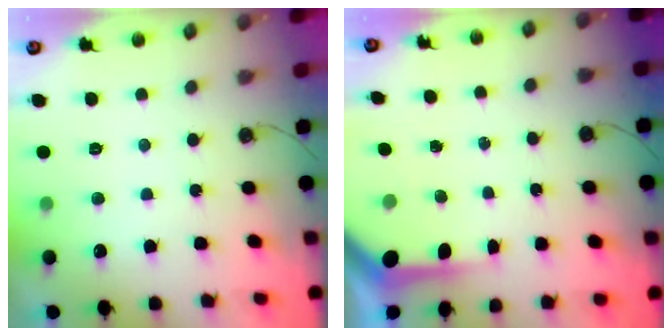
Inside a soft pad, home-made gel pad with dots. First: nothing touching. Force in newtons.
{"total": 5.9, "press": 5.8, "slide": 0.6}